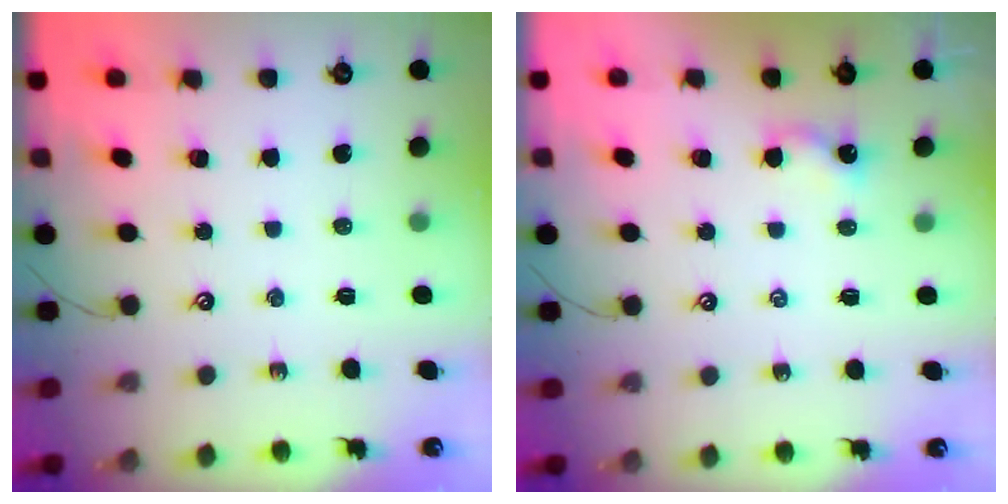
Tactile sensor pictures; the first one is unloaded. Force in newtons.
{"total": 1.7, "press": 1.6, "slide": 0.3}